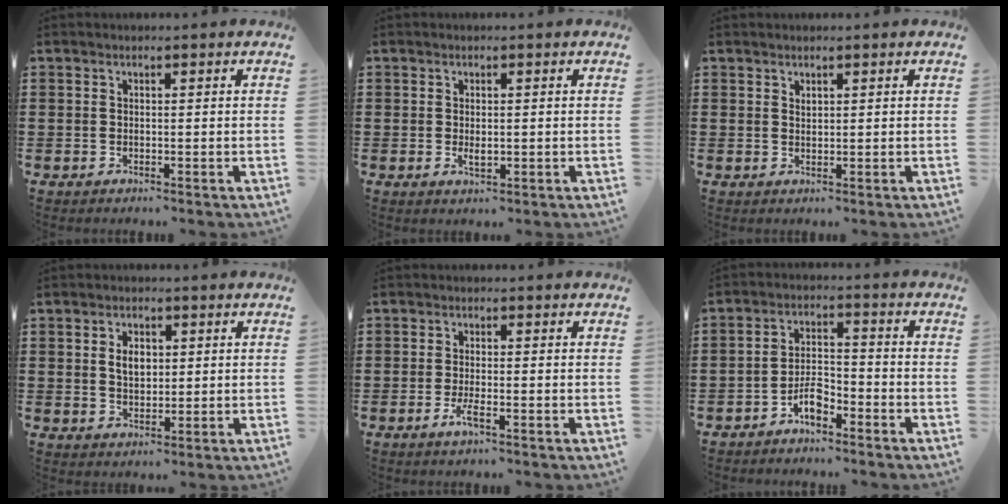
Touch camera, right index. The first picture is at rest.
{"total": 1.5, "force": [0.0, 0.6, 1.3], "torque": [-0.026, 0.001, -0.001]}
{"total": 0.8, "force": [0.7, 0.3, 0.2], "torque": [-0.005, 0.000, 0.013]}
{"total": 3.5, "force": [0.5, 2.3, 2.6], "torque": [-0.049, 0.007, 0.006]}
{"total": 2.4, "force": [-1.2, 0.4, 2.0], "torque": [-0.047, -0.008, -0.026]}
{"total": 4.6, "force": [-3.3, 1.7, 2.8], "torque": [-0.062, 0.006, -0.066]}